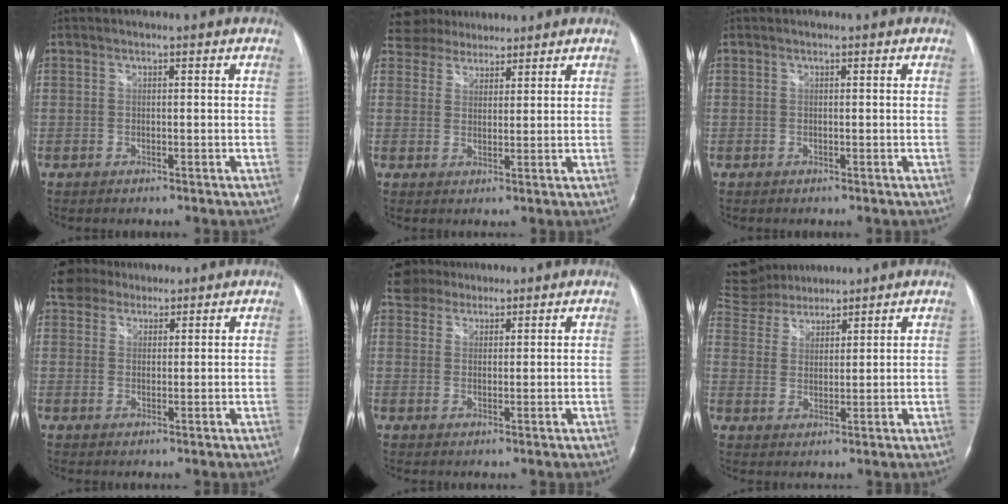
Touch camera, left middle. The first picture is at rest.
{"total": 6.5, "force": [6.1, 2.3, 0.7], "torque": [-0.014, 0.026, 0.103]}
{"total": 0.0}
{"total": 5.3, "force": [4.4, 3.0, 0.9], "torque": [-0.022, 0.023, 0.080]}
{"total": 4.8, "force": [4.1, 2.5, 0.5], "torque": [-0.015, 0.021, 0.075]}
{"total": 11.2, "force": [10.4, 3.6, 2.0], "torque": [-0.058, 0.033, 0.198]}